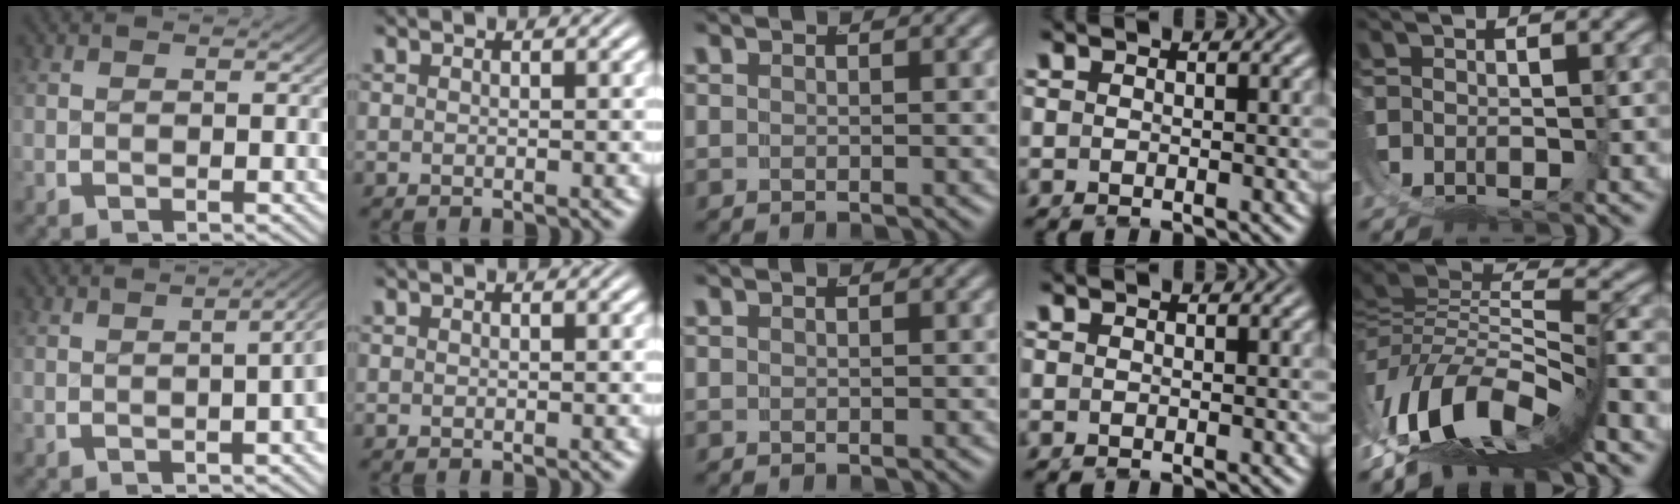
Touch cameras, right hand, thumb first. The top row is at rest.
{"thumb": {"total": 5.0, "force": [1.1, 2.1, 4.4], "torque": [-0.031, 0.029, 0.001]}, "little": {"total": 14.9, "force": [-0.5, 8.1, 12.5], "torque": [-0.211, -0.030, 0.006]}}